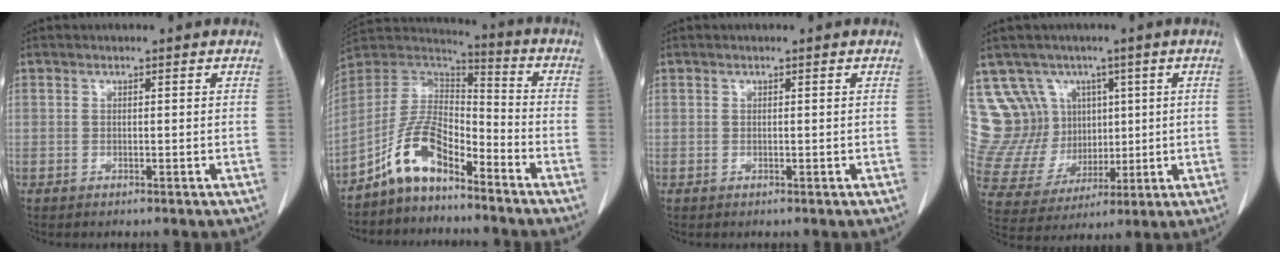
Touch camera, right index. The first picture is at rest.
{"total": 9.9, "force": [-6.8, 4.0, 5.9], "torque": [-0.128, 0.029, -0.135]}
{"total": 0.0}
{"total": 12.6, "force": [5.4, 10.9, 3.1], "torque": [-0.077, 0.057, 0.130]}